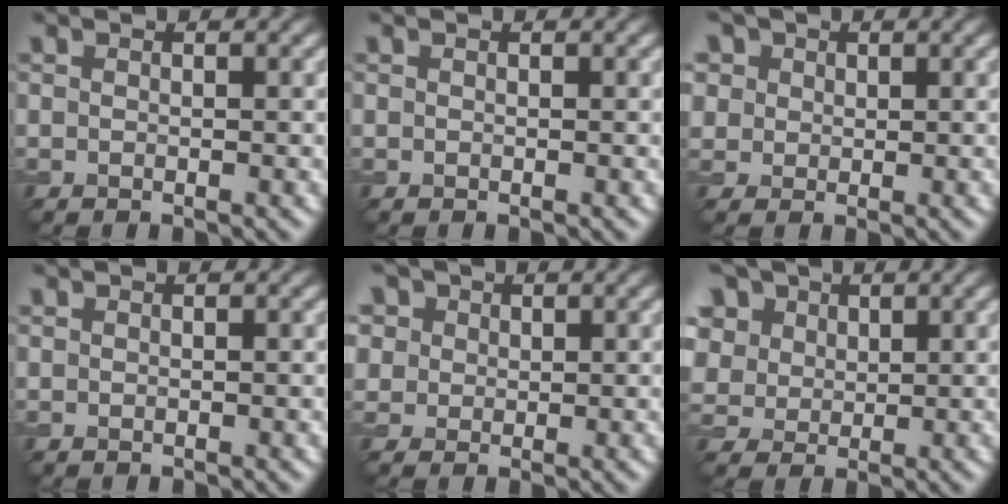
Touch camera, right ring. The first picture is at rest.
{"total": 0.0}
{"total": 6.7, "force": [3.5, 5.0, 2.8], "torque": [-0.074, 0.018, 0.043]}
{"total": 0.0}
{"total": 7.8, "force": [4.2, 5.7, 3.4], "torque": [-0.085, 0.020, 0.052]}
{"total": 10.7, "force": [5.3, 7.8, 5.0], "torque": [-0.132, 0.029, 0.079]}